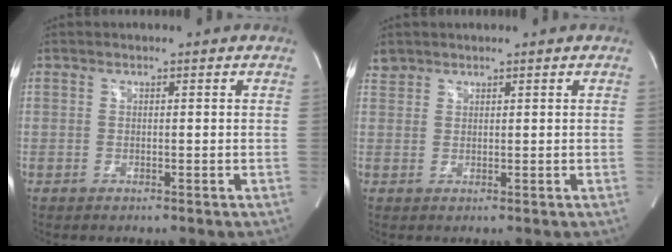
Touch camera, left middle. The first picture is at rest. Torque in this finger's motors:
{"motor_torque": [-0.12, -0.22, -0.07, 0.01]}